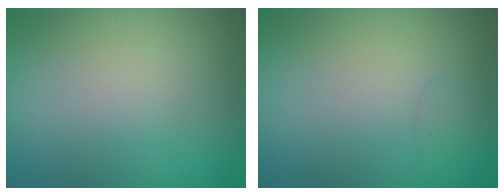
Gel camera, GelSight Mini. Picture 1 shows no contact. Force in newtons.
{"total": 0.6, "press": 0.6, "slide": 0.1}